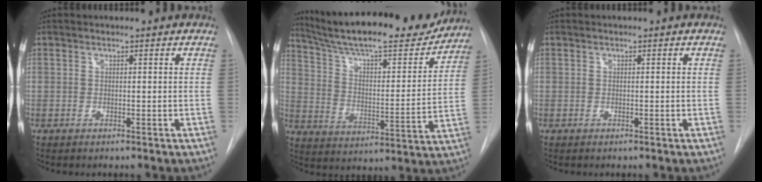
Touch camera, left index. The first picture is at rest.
{"total": 22.6, "force": [20.0, 3.2, 9.9], "torque": [-0.166, -0.026, 0.296]}
{"total": 0.0}